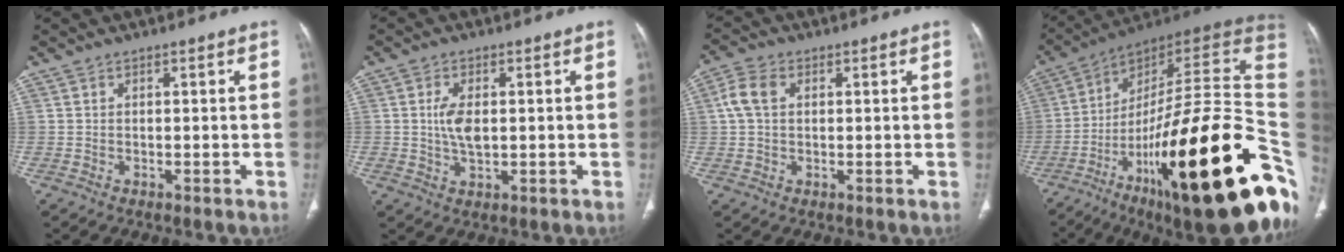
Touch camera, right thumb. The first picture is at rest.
{"total": 5.2, "force": [0.5, 2.7, 4.3], "torque": [-0.085, -0.002, 0.012]}
{"total": 5.1, "force": [1.1, 3.5, 3.6], "torque": [-0.083, 0.013, 0.020]}
{"total": 41.5, "force": [-13.0, 11.7, 37.7], "torque": [-0.460, 0.089, -0.200]}